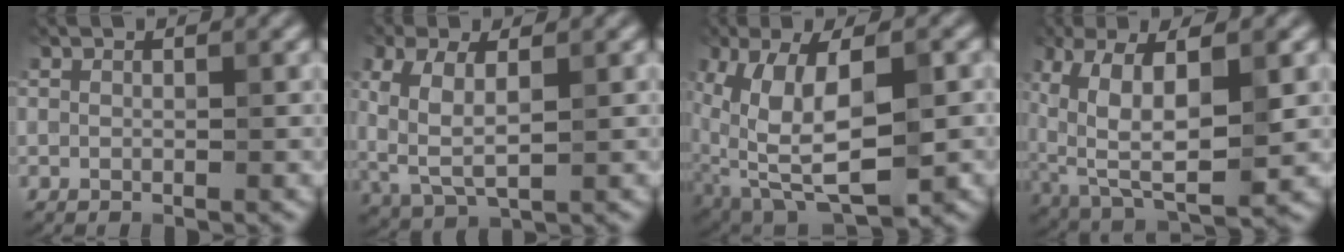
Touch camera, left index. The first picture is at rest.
{"total": 4.1, "force": [0.5, 1.9, 3.6], "torque": [-0.094, -0.005, 0.023]}
{"total": 10.9, "force": [-0.6, 5.5, 9.4], "torque": [-0.181, -0.015, 0.009]}
{"total": 10.2, "force": [1.5, 4.3, 9.1], "torque": [-0.176, -0.001, 0.034]}